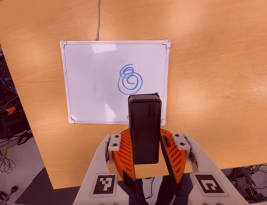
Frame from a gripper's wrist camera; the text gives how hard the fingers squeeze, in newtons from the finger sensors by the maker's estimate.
{"total": 5.7, "left": 5.7, "right": 5.7}